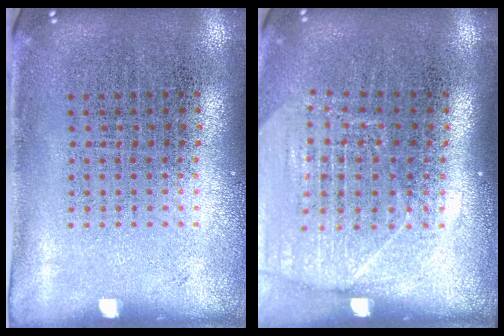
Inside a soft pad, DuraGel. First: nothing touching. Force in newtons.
{"total": 1.7, "press": 1.5, "slide": 0.8}